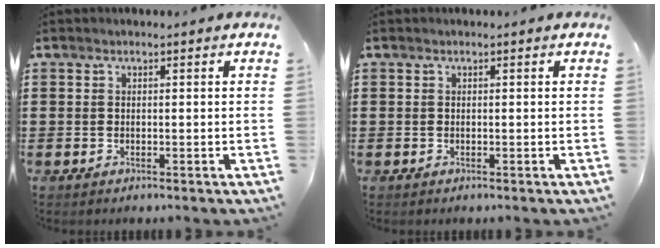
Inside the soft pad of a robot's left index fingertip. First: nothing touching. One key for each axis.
{"total": 0.0}